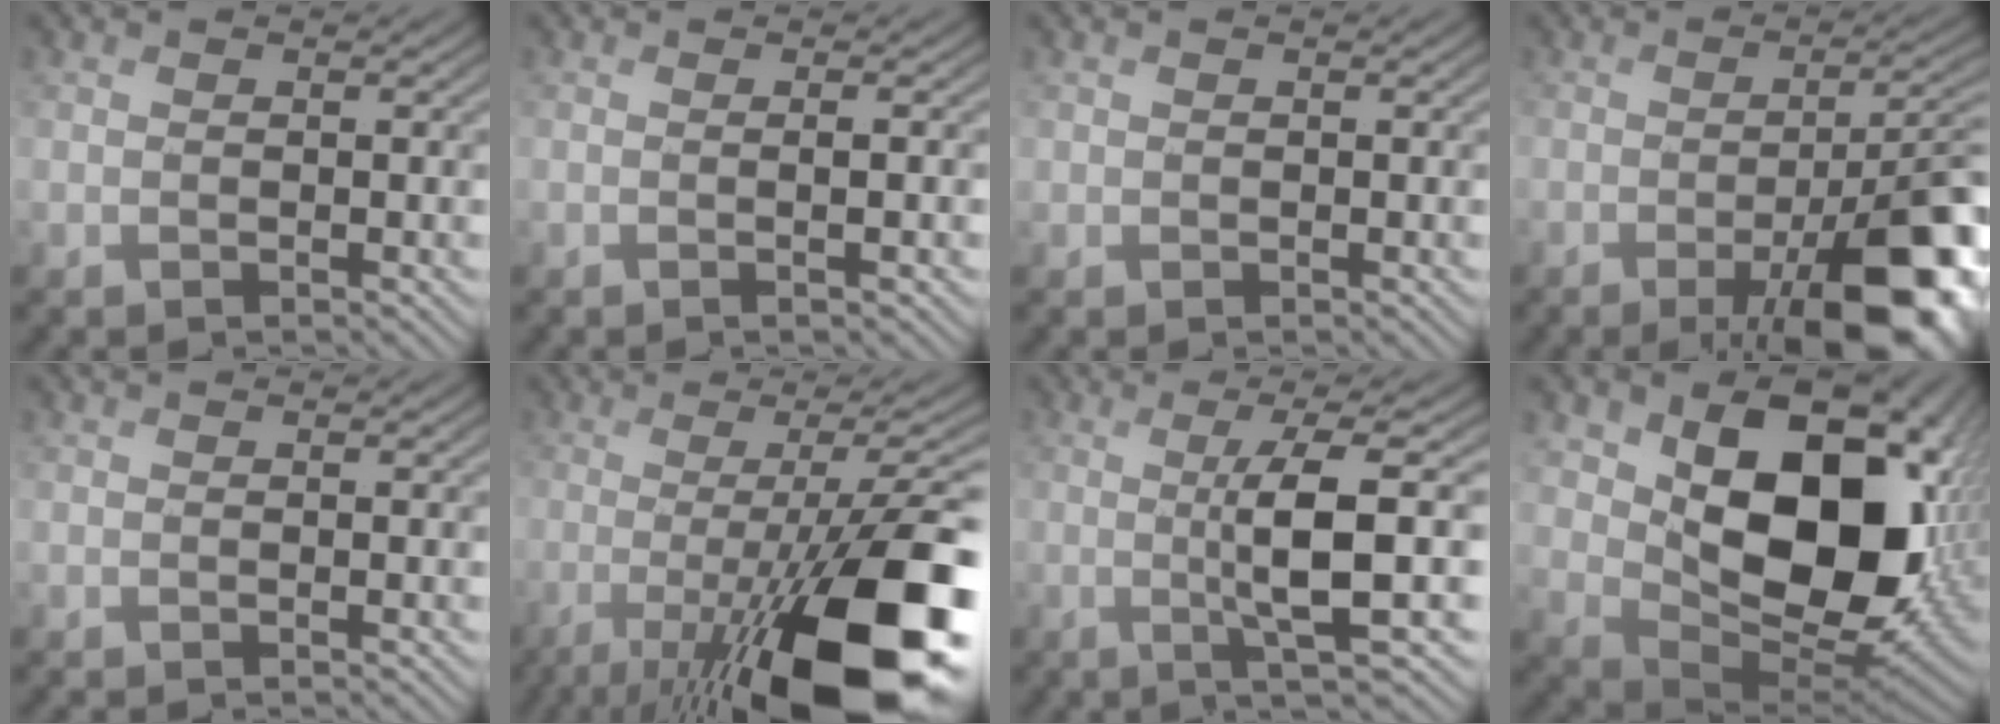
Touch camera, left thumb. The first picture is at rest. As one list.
[{"total": 1.6, "force": [-0.1, 0.2, 1.6], "torque": [-0.031, 0.003, -0.008]}, {"total": 0.5, "force": [0.1, 0.5, 0.0], "torque": [0.001, -0.003, 0.003]}, {"total": 13.1, "force": [-5.4, 4.1, 11.2], "torque": [-0.152, -0.013, -0.081]}, {"total": 0.0}, {"total": 18.9, "force": [-6.8, 5.1, 16.9], "torque": [-0.217, -0.012, -0.111]}, {"total": 6.9, "force": [0.0, 0.8, 6.8], "torque": [-0.129, 0.007, -0.004]}, {"total": 18.2, "force": [3.4, 12.1, 13.2], "torque": [-0.210, -0.036, 0.085]}]